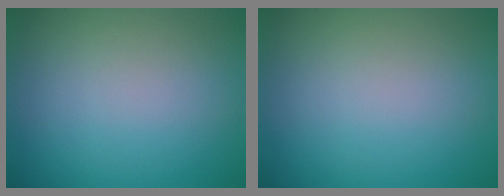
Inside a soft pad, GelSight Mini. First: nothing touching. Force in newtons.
{"total": 0.0}